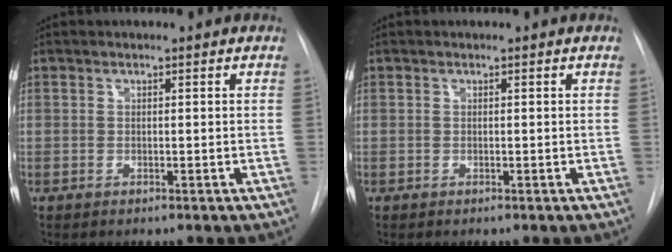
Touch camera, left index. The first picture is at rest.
{"total": 0.0}